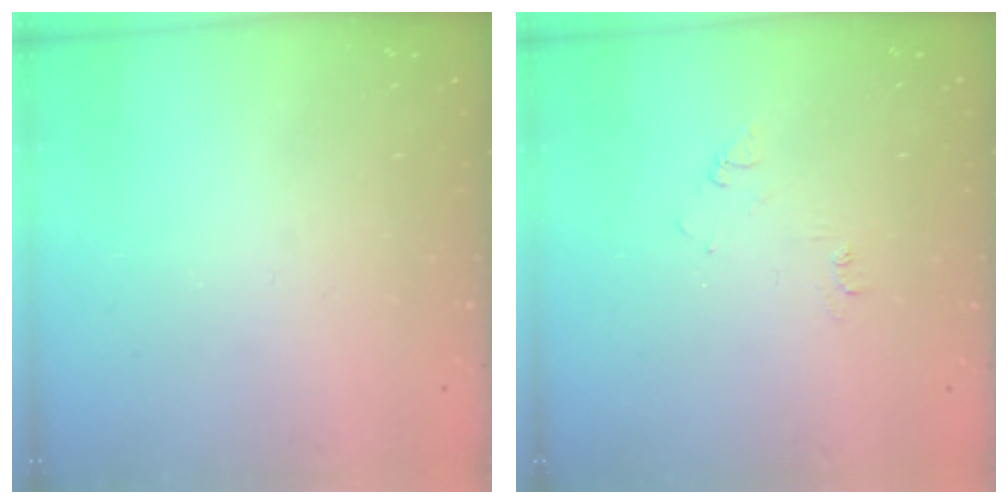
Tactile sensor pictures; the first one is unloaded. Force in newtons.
{"total": 3.7, "press": 3.7, "slide": 0.4}